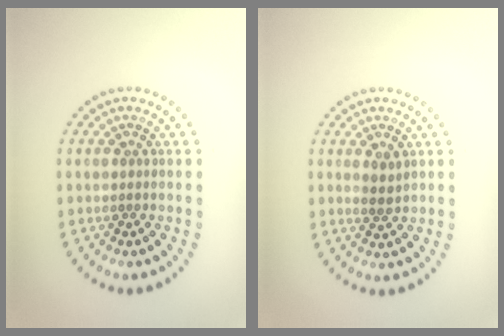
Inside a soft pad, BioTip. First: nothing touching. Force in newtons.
{"total": 1.1, "press": 0.9, "slide": 0.6}